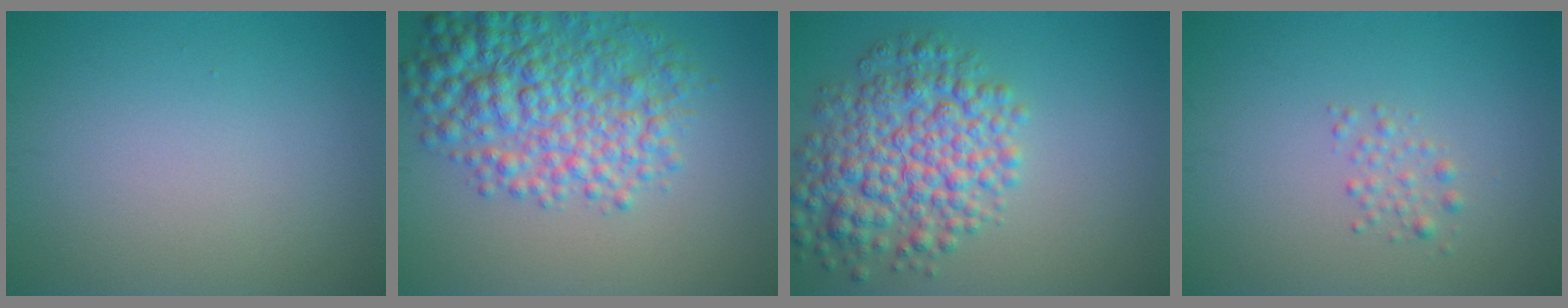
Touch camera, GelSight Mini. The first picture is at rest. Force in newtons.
{"total": 7.7, "press": 7.7, "slide": 0.2}
{"total": 7.1, "press": 7.1, "slide": 0.1}
{"total": 1.2, "press": 1.2, "slide": 0.0}